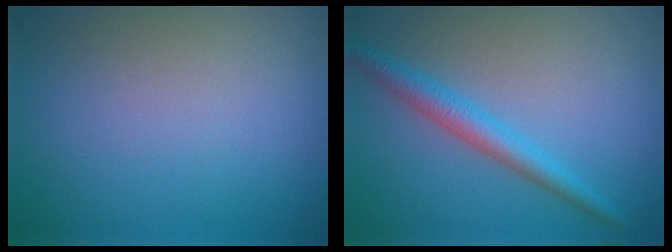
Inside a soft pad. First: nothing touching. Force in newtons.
{"total": 2.9, "press": 2.9, "slide": 0.1}